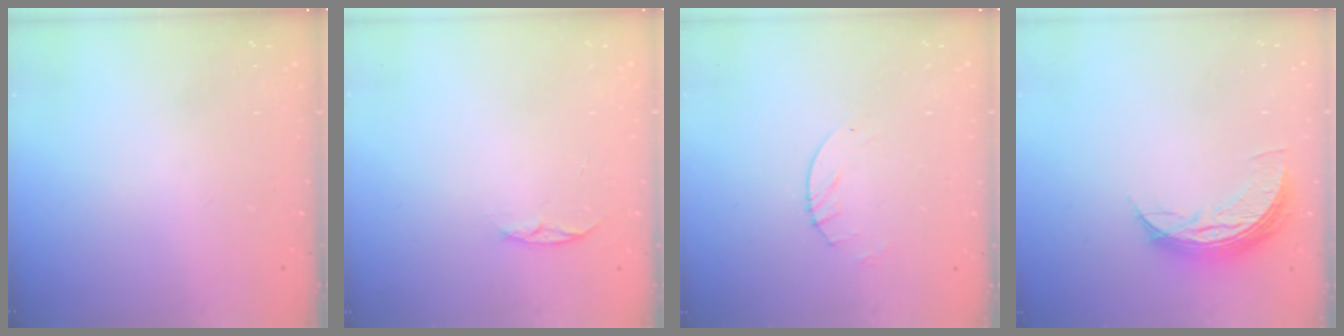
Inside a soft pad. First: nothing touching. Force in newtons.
{"total": 4.5, "press": 4.5, "slide": 0.6}
{"total": 2.6, "press": 2.5, "slide": 0.4}
{"total": 8.3, "press": 8.3, "slide": 0.5}